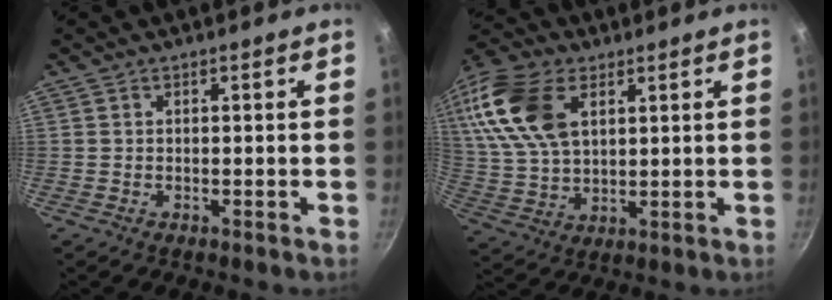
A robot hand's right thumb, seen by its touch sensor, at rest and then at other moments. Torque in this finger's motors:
{"motor_torque": [0.19, 4.05, 0.98, -0.27, 0.31]}